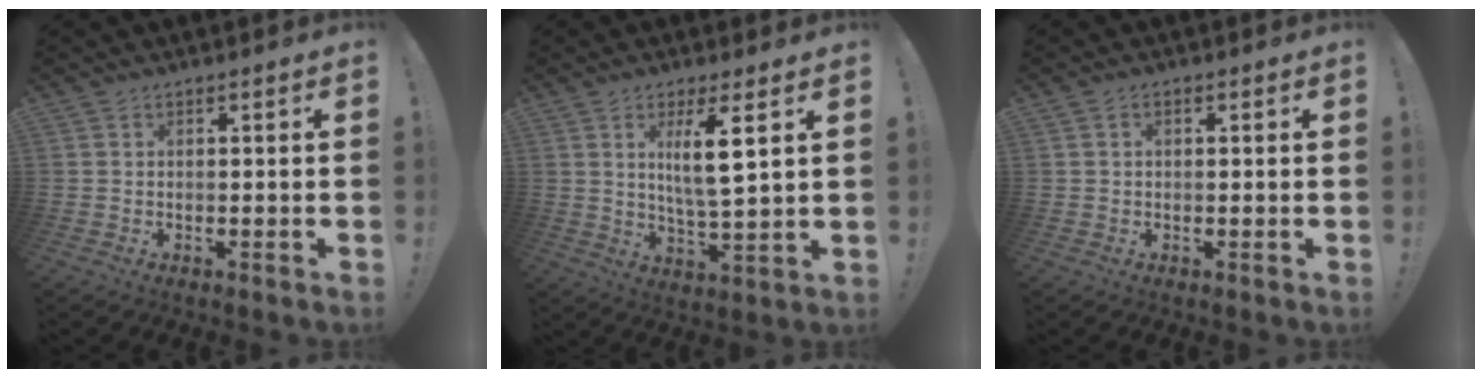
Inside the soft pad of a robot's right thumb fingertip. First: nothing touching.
{"total": 9.4, "force": [3.5, 1.1, 8.7], "torque": [-0.146, -0.019, 0.050]}
{"total": 1.0, "force": [0.1, 0.7, 0.6], "torque": [-0.014, 0.005, 0.001]}